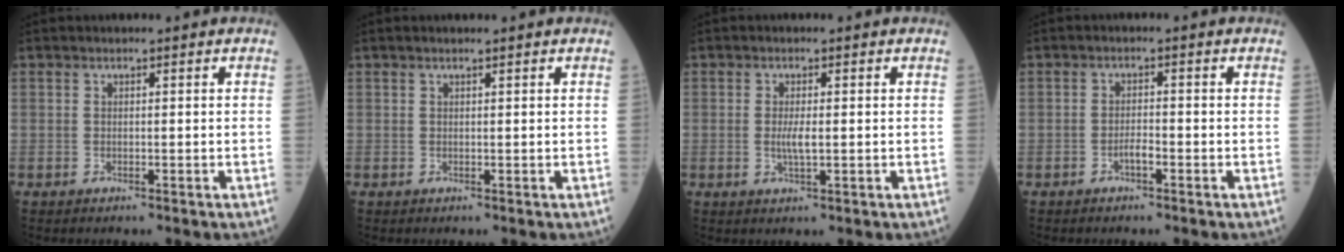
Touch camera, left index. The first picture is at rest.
{"total": 0.9, "force": [0.7, -0.1, 0.6], "torque": [-0.012, 0.007, 0.014]}
{"total": 2.4, "force": [-0.1, 0.4, 2.4], "torque": [-0.052, -0.003, 0.000]}
{"total": 1.7, "force": [-1.0, 0.3, 1.3], "torque": [-0.024, 0.003, -0.018]}